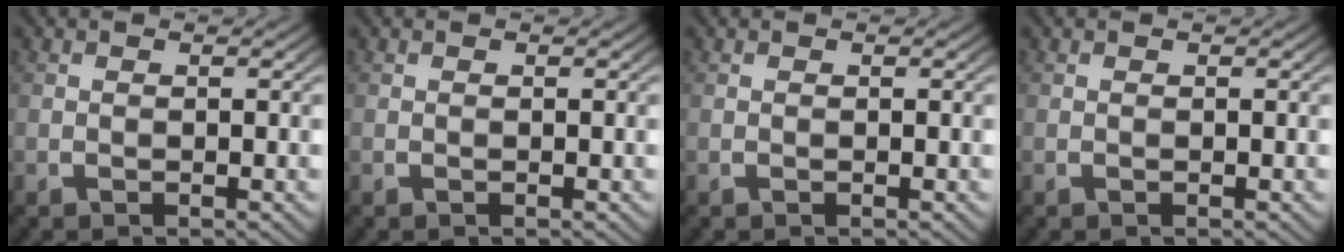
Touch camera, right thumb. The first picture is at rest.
{"total": 0.0}
{"total": 0.0}
{"total": 0.0}